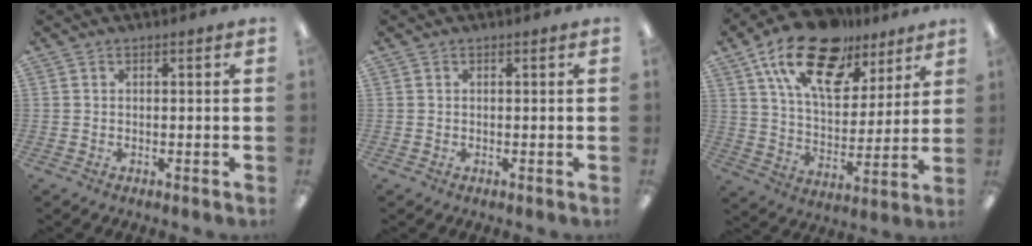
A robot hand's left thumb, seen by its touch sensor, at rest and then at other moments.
{"total": 0.0}
{"total": 21.2, "force": [13.2, 10.6, 12.8], "torque": [-0.223, -0.060, 0.233]}